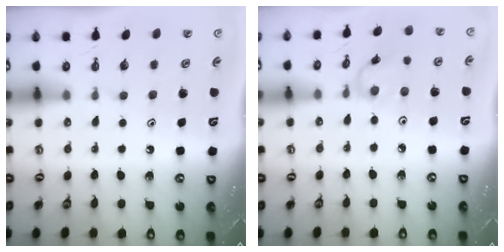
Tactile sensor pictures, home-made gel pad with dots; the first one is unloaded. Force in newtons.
{"total": 2.6, "press": 2.6, "slide": 0.2}